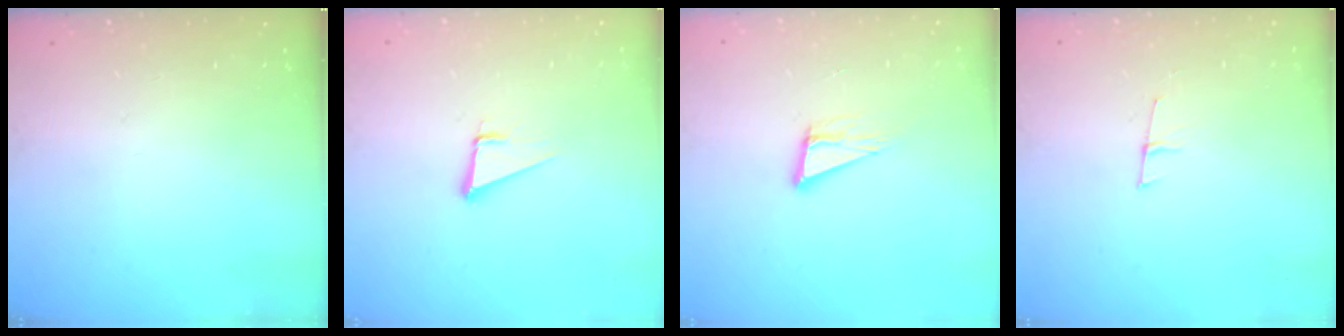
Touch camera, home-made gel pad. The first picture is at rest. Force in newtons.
{"total": 4.8, "press": 3.6, "slide": 3.1}
{"total": 10.3, "press": 9.7, "slide": 3.3}
{"total": 5.3, "press": 4.5, "slide": 2.9}